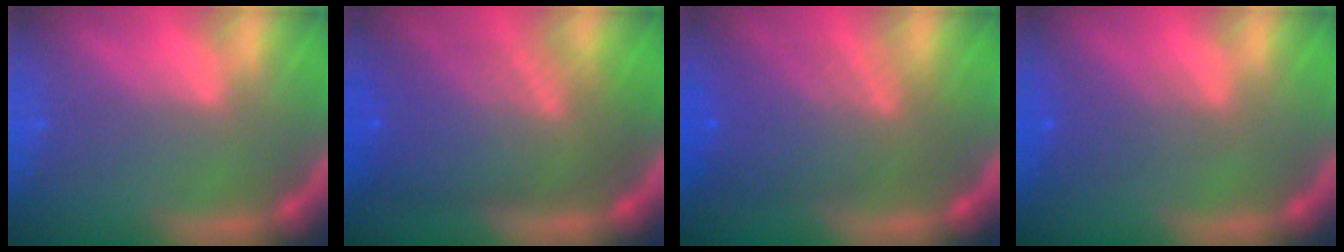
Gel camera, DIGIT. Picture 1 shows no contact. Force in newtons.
{"total": 9.1}
{"total": 7.1}
{"total": 2.5}